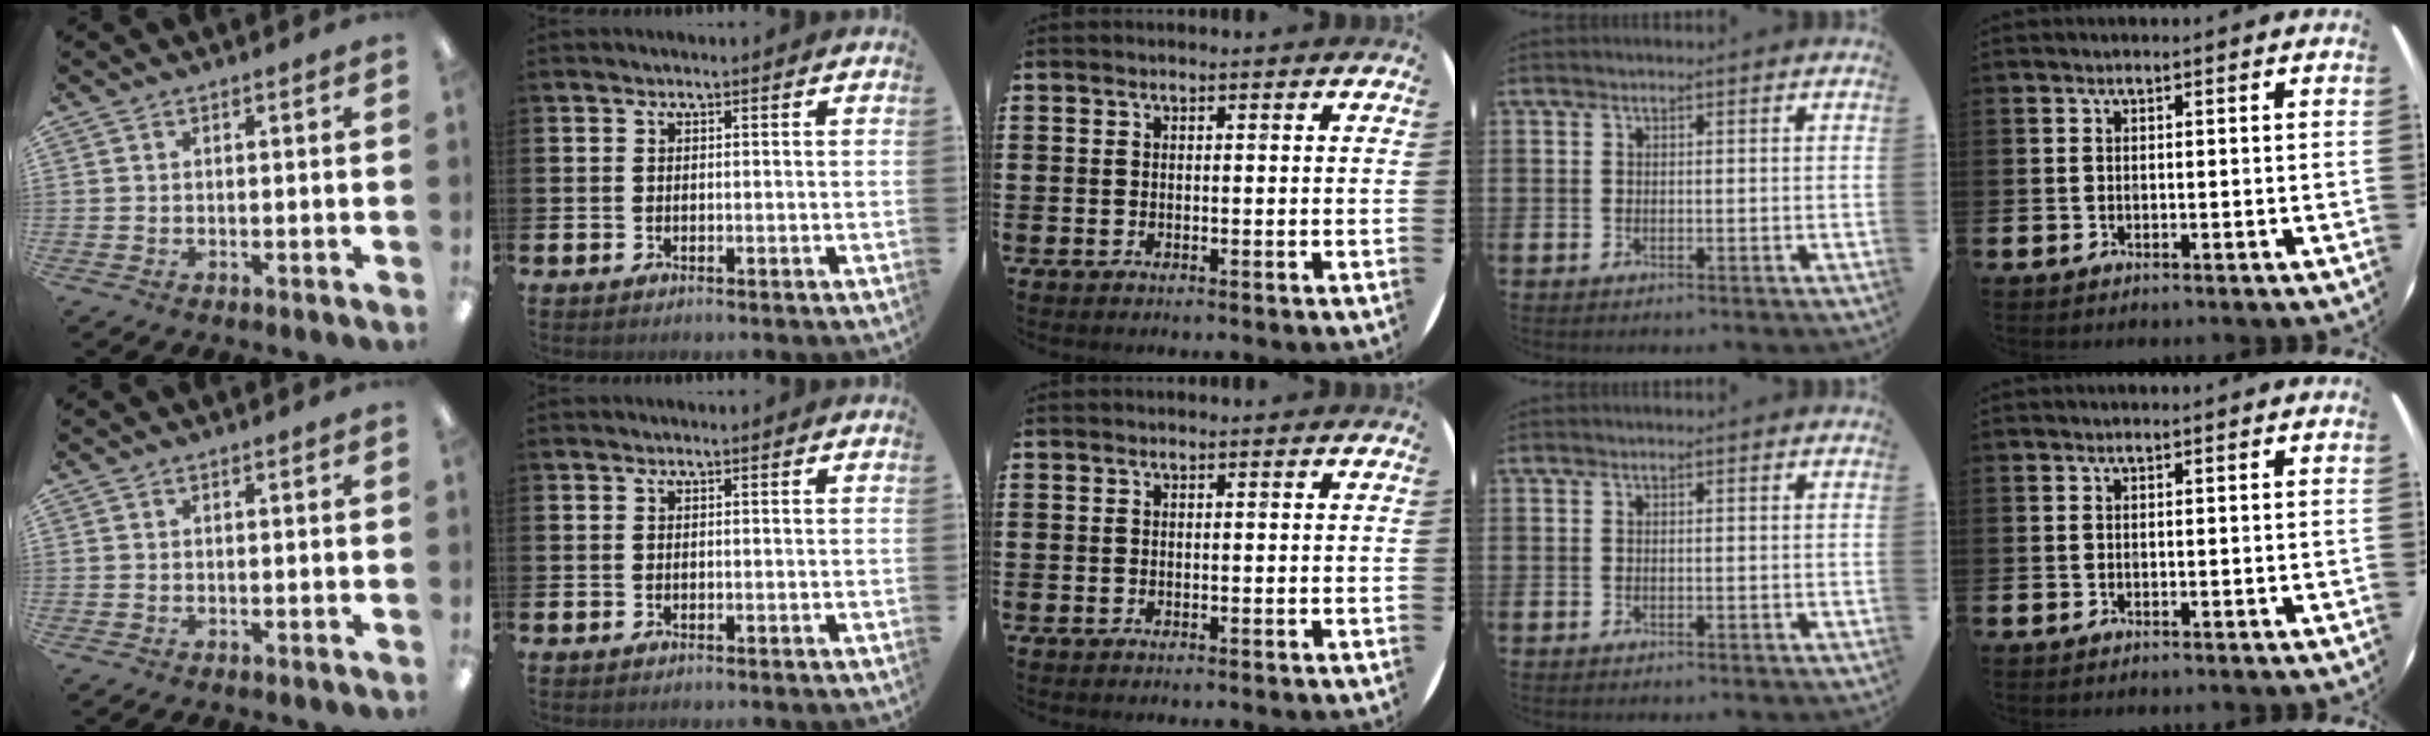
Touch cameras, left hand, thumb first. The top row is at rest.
{}